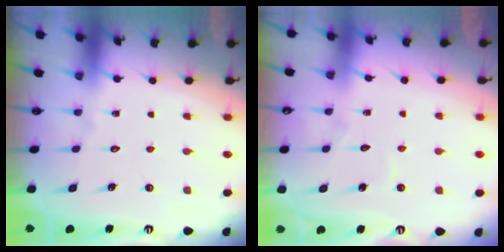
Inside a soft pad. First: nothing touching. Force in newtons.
{"total": 2.9, "press": 2.9, "slide": 0.2}